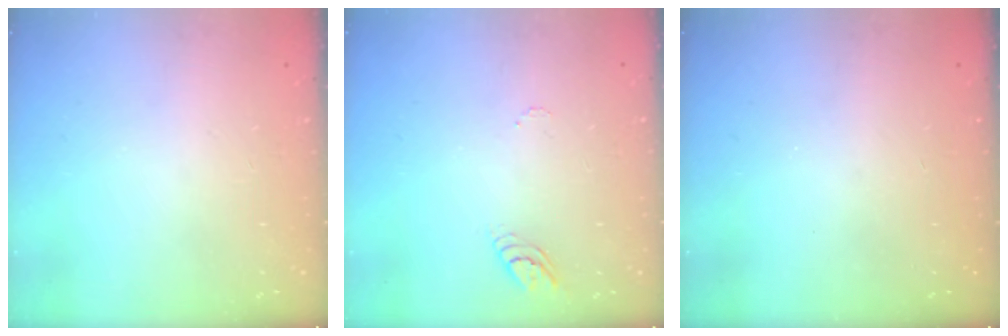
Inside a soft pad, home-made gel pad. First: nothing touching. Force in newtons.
{"total": 3.8, "press": 3.8, "slide": 0.3}
{"total": 0.0}